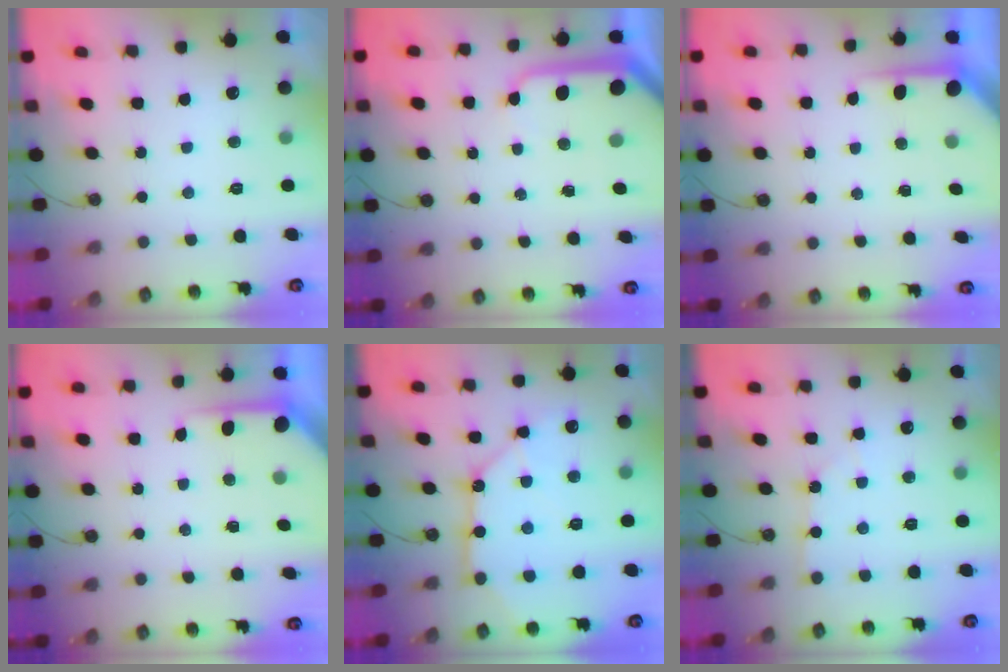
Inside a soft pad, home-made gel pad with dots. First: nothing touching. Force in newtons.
{"total": 9.6, "press": 9.5, "slide": 1.1}
{"total": 5.0, "press": 4.9, "slide": 0.4}
{"total": 5.0, "press": 4.9, "slide": 0.4}
{"total": 13.1, "press": 13.0, "slide": 1.7}
{"total": 1.8, "press": 1.8, "slide": 0.3}